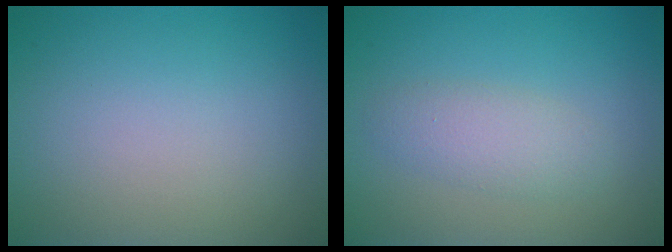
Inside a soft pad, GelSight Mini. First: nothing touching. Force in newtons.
{"total": 2.5, "press": 2.5, "slide": 0.1}